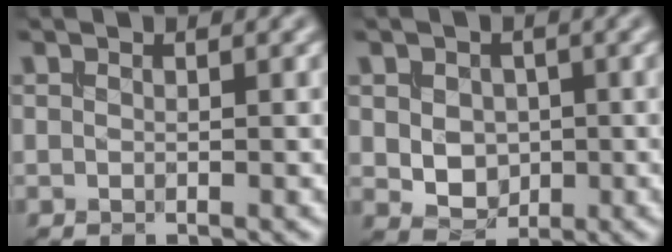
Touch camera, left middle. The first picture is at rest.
{"total": 3.4, "force": [0.0, 2.7, 2.1], "torque": [-0.039, -0.003, 0.003]}